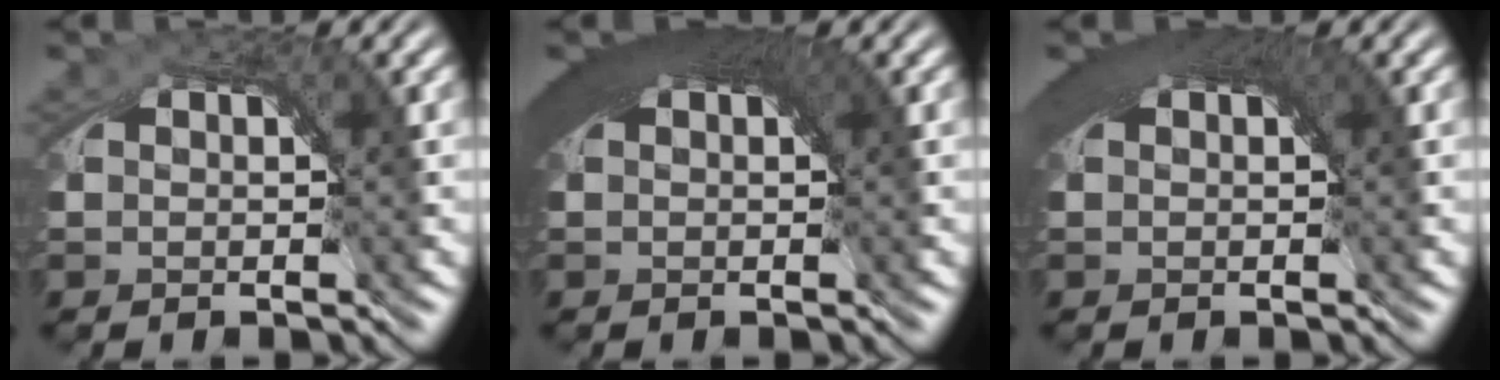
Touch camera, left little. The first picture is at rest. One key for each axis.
{"total": 6.2, "fx": 1.9, "fy": 2.2, "fz": 5.4, "tx": -0.066, "ty": 0.017, "tz": 0.021}
{"total": 4.6, "fx": 1.6, "fy": 1.6, "fz": 4.0, "tx": -0.047, "ty": 0.013, "tz": 0.018}